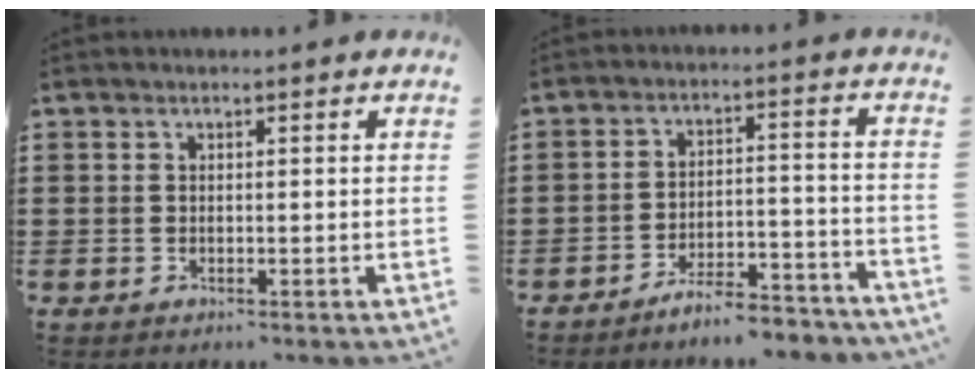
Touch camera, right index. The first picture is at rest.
{"total": 6.0, "force": [-5.7, 0.3, 1.8], "torque": [-0.025, 0.008, -0.109]}